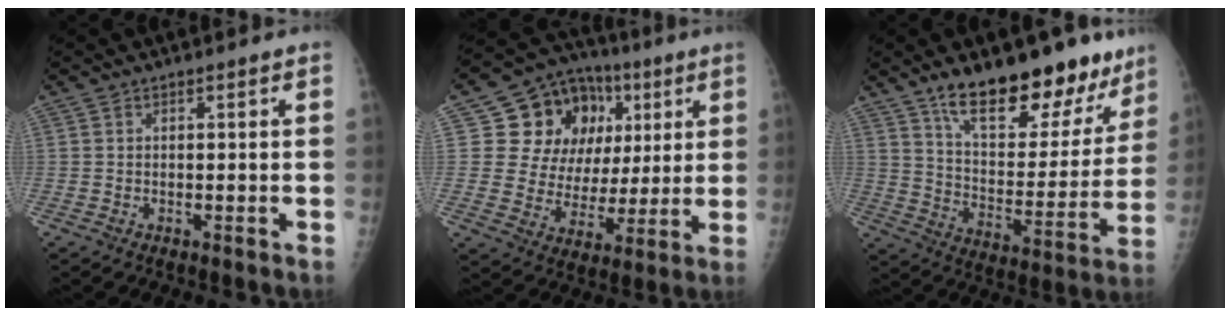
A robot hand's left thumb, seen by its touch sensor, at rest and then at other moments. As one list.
[{"total": 17.9, "force": [5.4, 14.4, 9.1], "torque": [-0.084, 0.016, 0.102]}, {"total": 21.6, "force": [15.4, 9.1, 12.1], "torque": [-0.123, -0.089, 0.240]}]